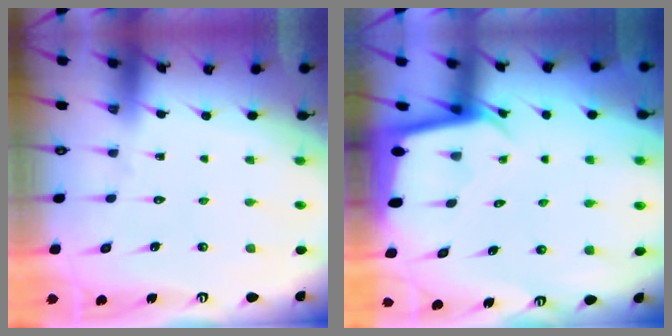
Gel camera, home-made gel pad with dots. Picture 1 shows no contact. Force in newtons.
{"total": 2.1, "press": 2.1, "slide": 0.1}